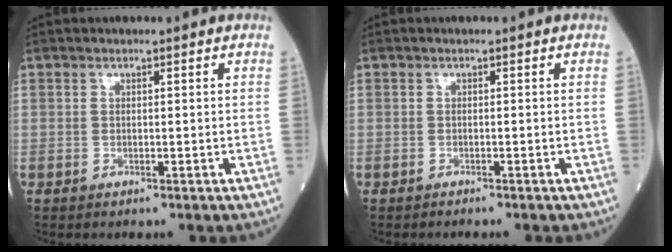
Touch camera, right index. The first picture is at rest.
{"total": 1.0, "force": [-0.9, 0.0, 0.3], "torque": [-0.005, 0.000, -0.013]}